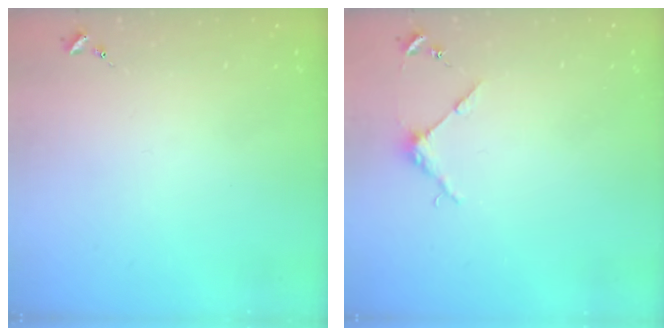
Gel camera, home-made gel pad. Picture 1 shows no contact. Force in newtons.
{"total": 3.8, "press": 3.7, "slide": 0.4}